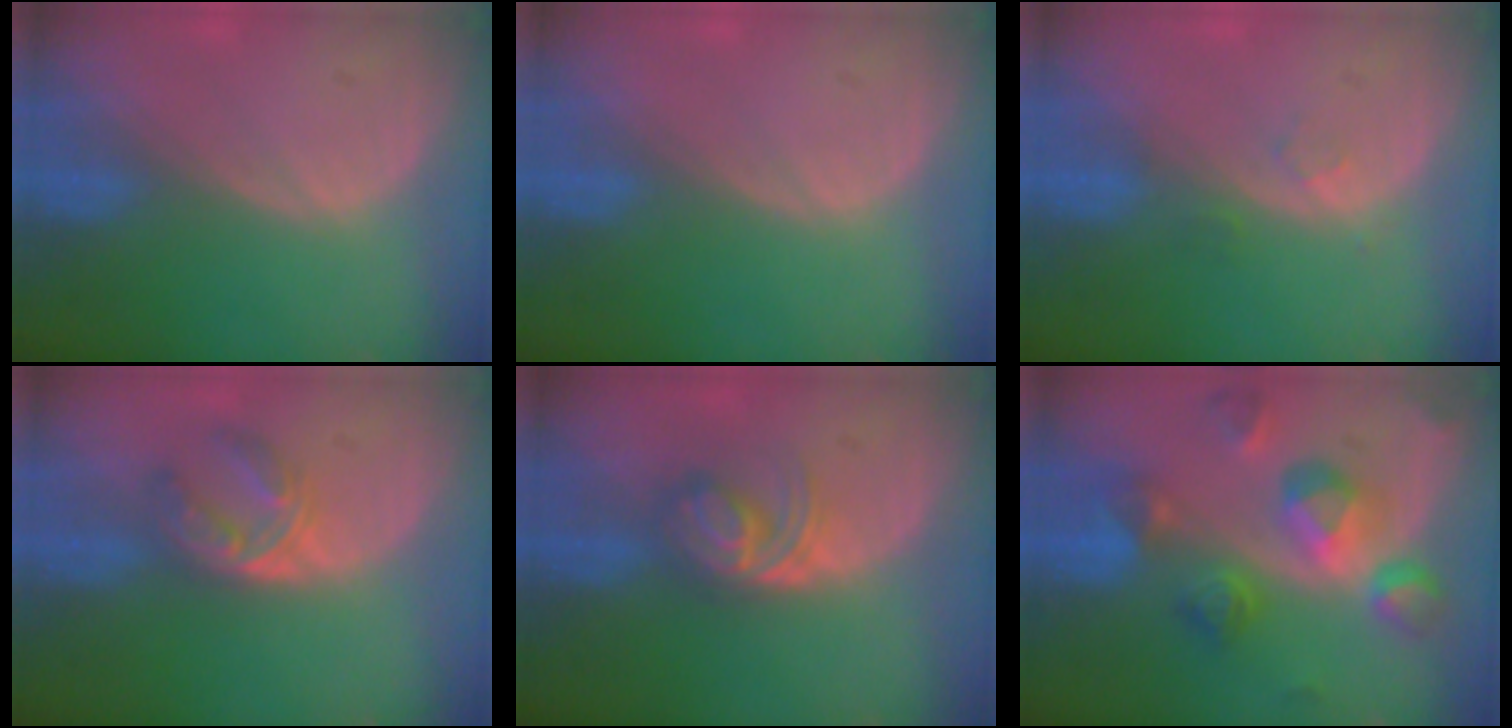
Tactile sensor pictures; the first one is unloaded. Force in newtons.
{"total": 0.0}
{"total": 1.4, "press": 1.4, "slide": 0.1}
{"total": 5.8, "press": 4.7, "slide": 3.4}
{"total": 5.9, "press": 5.1, "slide": 2.8}
{"total": 10.5, "press": 9.4, "slide": 4.7}